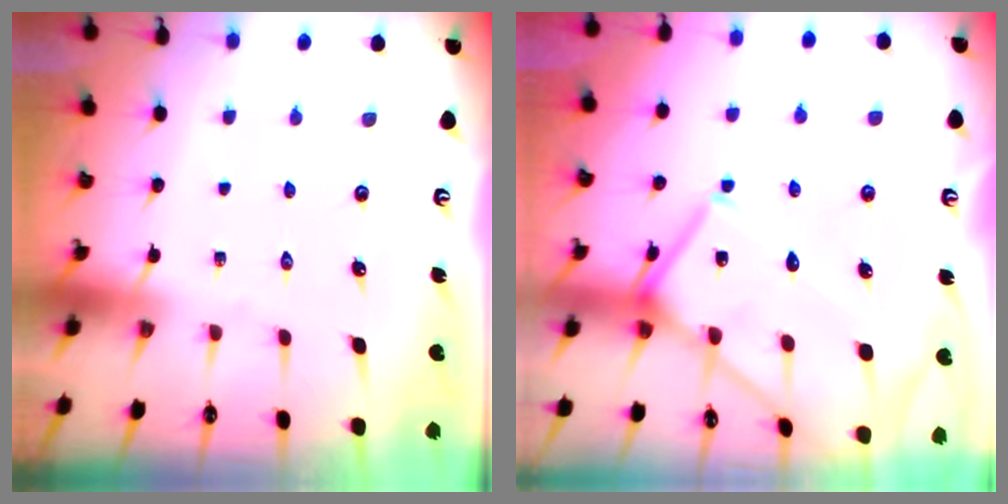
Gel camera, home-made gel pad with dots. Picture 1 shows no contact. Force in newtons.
{"total": 16.6, "press": 16.6, "slide": 1.1}